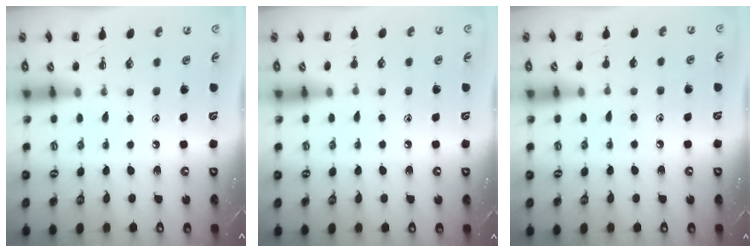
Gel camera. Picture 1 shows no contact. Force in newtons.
{"total": 5.1, "press": 4.8, "slide": 1.8}
{"total": 5.2, "press": 4.9, "slide": 1.6}